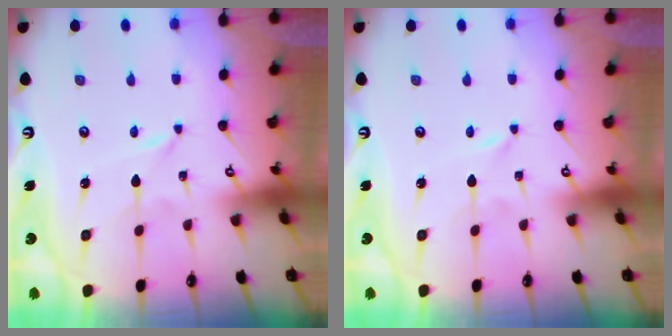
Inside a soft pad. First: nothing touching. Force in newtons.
{"total": 0.0}